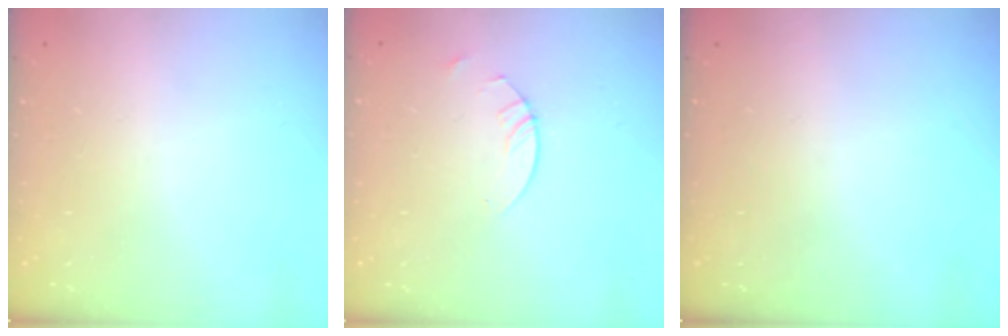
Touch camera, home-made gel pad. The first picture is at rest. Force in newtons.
{"total": 2.4, "press": 2.4, "slide": 0.1}
{"total": 0.0}